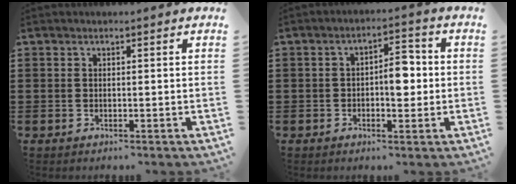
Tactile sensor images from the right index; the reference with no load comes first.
{"total": 4.9, "force": [-0.4, 2.3, 4.3], "torque": [-0.063, 0.002, -0.012]}